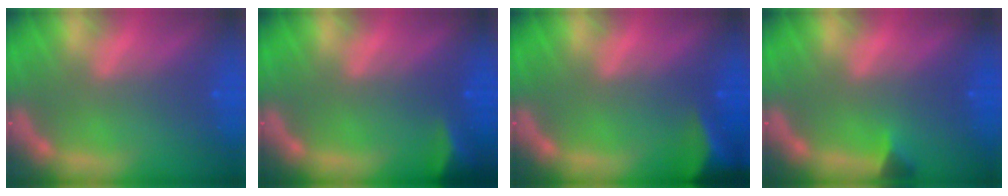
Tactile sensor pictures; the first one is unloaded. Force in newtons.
{"total": 3.5}
{"total": 7.0}
{"total": 1.4}